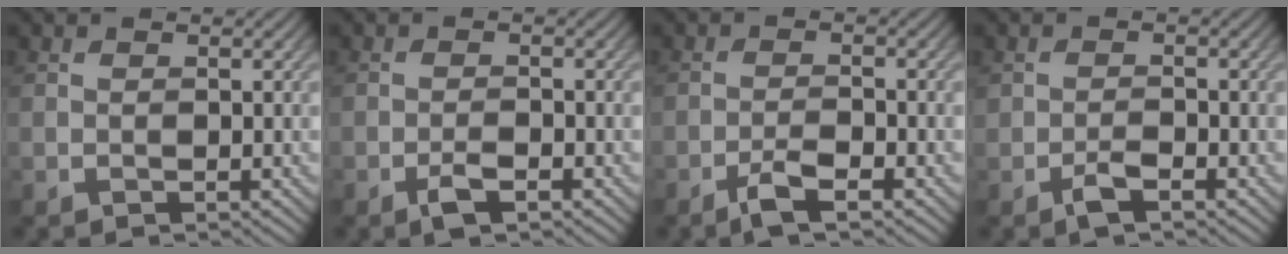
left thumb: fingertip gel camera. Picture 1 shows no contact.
{"total": 2.3, "force": [-1.4, 0.7, 1.7], "torque": [-0.032, 0.001, -0.028]}
{"total": 3.3, "force": [-2.2, 0.7, 2.4], "torque": [-0.051, 0.004, -0.047]}
{"total": 2.0, "force": [-1.3, 0.7, 1.4], "torque": [-0.026, 0.002, -0.027]}